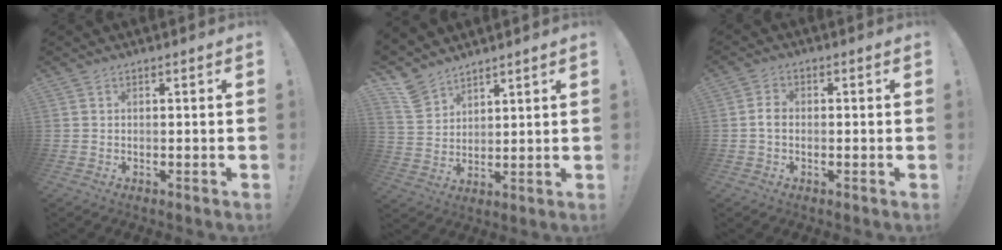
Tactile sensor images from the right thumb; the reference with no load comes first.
{"total": 8.3, "force": [6.8, 4.4, 1.8], "torque": [-0.046, -0.046, 0.137]}
{"total": 2.8, "force": [-0.6, 1.9, 2.0], "torque": [-0.031, 0.007, -0.012]}